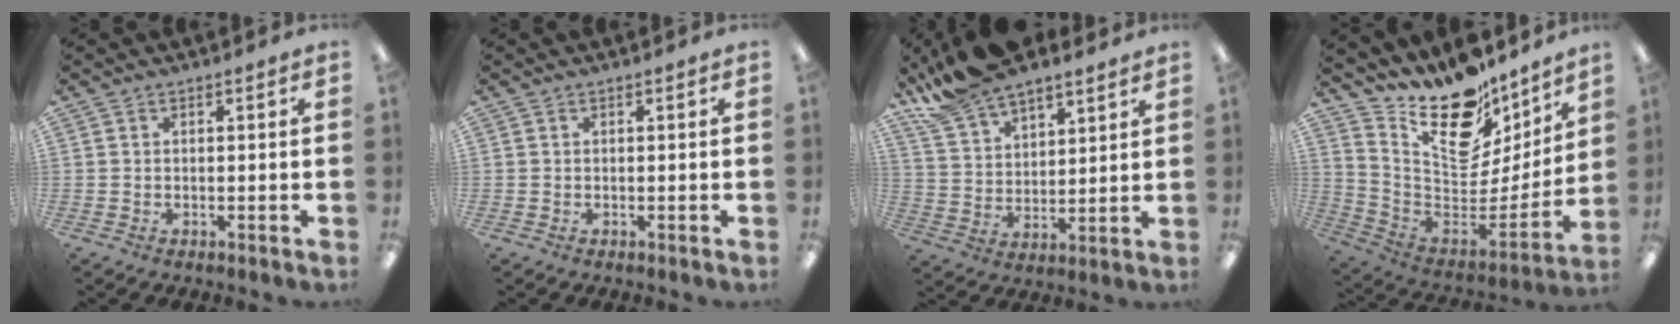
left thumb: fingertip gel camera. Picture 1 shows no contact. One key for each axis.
{"total": 0.0}
{"total": 13.1, "fx": 11.2, "fy": 4.8, "fz": 4.9, "tx": -0.115, "ty": -0.057, "tz": 0.211}
{"total": 18.6, "fx": 14.2, "fy": 8.4, "fz": 8.5, "tx": -0.136, "ty": -0.121, "tz": 0.249}